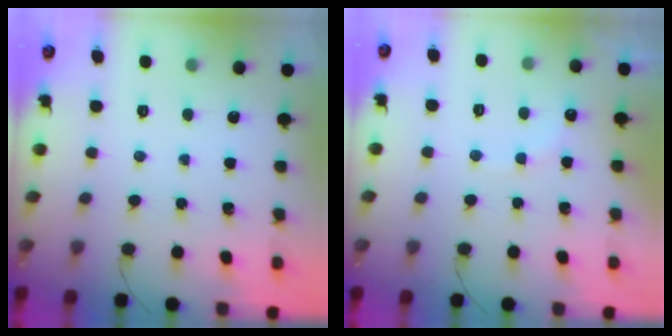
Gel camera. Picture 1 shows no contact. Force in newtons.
{"total": 8.1, "press": 8.0, "slide": 1.0}